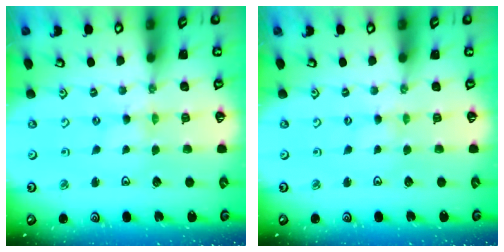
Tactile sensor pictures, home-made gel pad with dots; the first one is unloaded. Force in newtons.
{"total": 0.8, "press": 0.8, "slide": 0.2}